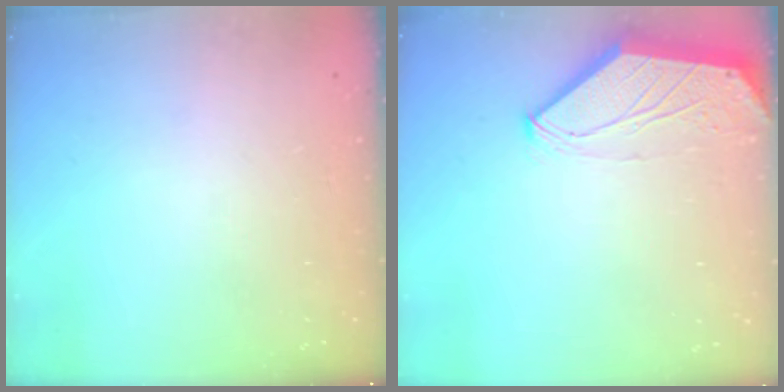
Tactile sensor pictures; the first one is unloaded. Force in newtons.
{"total": 0.0}